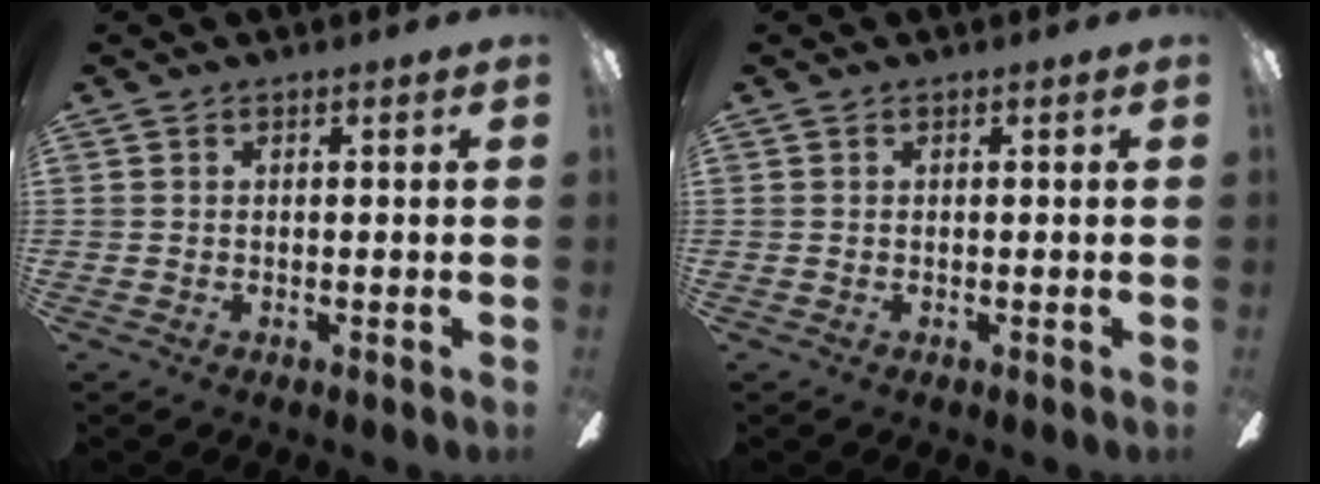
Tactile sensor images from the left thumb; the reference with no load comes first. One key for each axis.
{"total": 0.0}